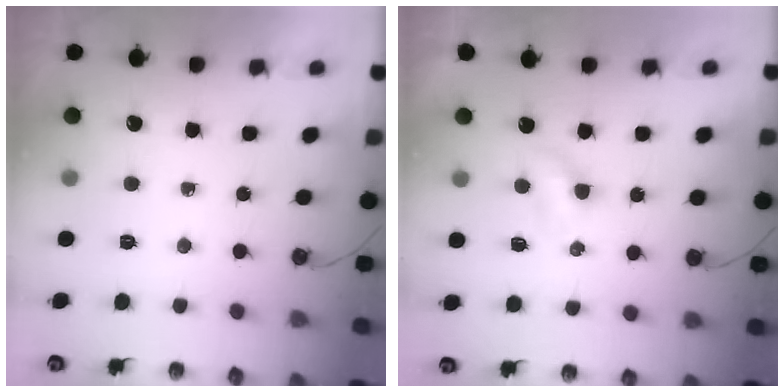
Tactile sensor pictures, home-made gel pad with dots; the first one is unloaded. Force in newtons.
{"total": 2.7, "press": 2.7, "slide": 0.4}